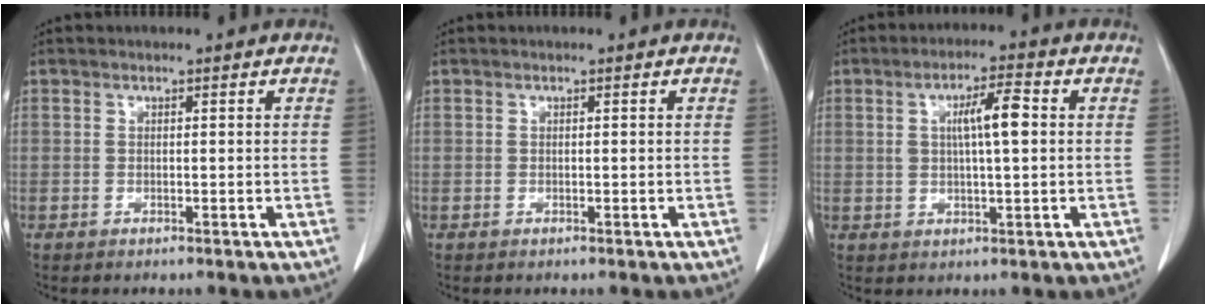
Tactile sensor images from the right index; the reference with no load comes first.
{"total": 0.0}
{"total": 6.4, "force": [1.1, 1.1, 6.2], "torque": [-0.107, 0.009, 0.020]}